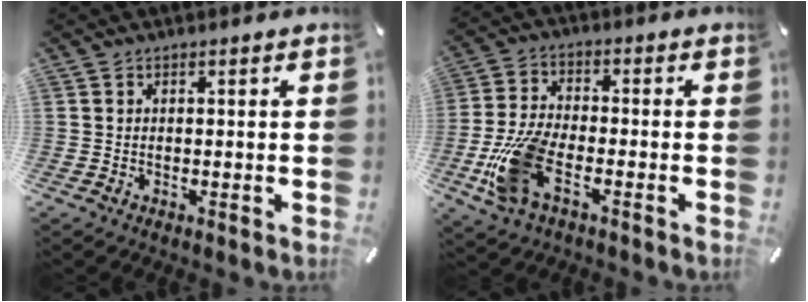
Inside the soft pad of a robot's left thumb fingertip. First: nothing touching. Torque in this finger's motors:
{"motor_torque": [-0.15, 0.98, 1.16, 0.34, 0.26]}